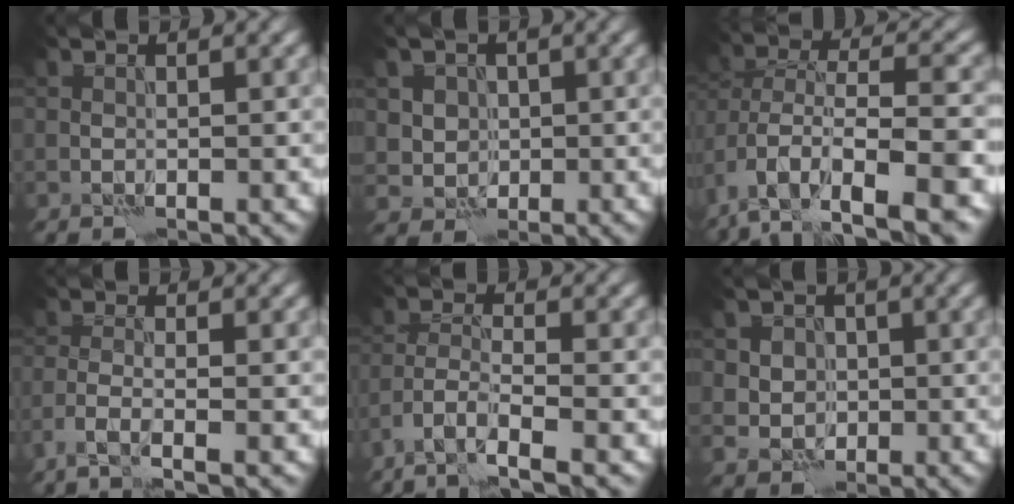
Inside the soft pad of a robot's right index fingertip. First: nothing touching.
{"total": 2.9, "force": [0.8, 2.7, 0.7], "torque": [-0.003, -0.002, 0.020]}
{"total": 10.4, "force": [-5.4, 5.2, 7.2], "torque": [-0.125, 0.014, -0.082]}
{"total": 2.4, "force": [-1.7, 0.3, 1.7], "torque": [-0.034, -0.002, -0.044]}
{"total": 4.5, "force": [-3.4, 0.8, 2.8], "torque": [-0.056, -0.004, -0.071]}
{"total": 3.7, "force": [0.5, 3.4, 1.4], "torque": [-0.005, 0.013, -0.004]}